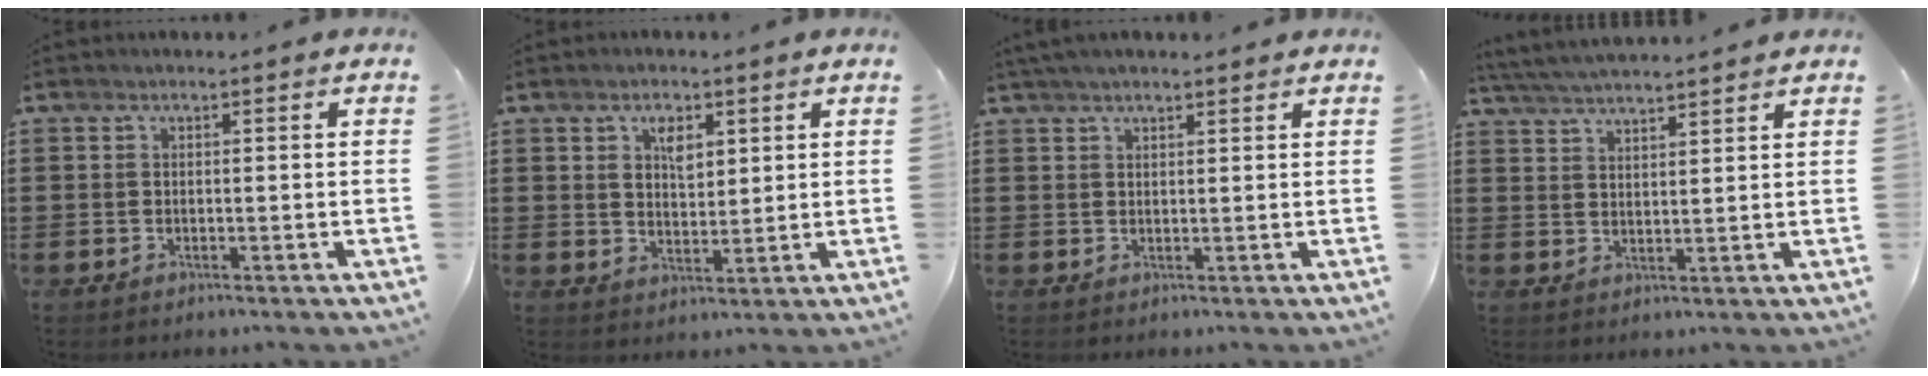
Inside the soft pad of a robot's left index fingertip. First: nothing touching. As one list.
[{"total": 3.8, "force": [2.1, 2.1, 2.4], "torque": [-0.037, 0.003, 0.033]}, {"total": 2.2, "force": [1.9, 0.4, 1.0], "torque": [-0.024, 0.004, 0.037]}, {"total": 4.1, "force": [4.0, -0.3, 0.8], "torque": [-0.031, -0.014, 0.072]}]